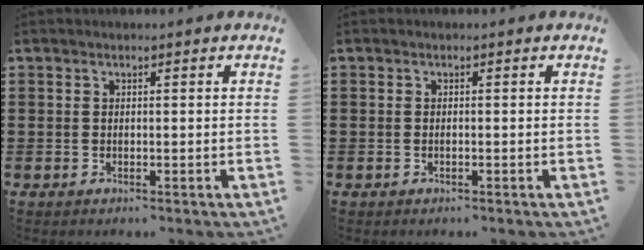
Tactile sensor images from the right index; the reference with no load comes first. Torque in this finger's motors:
{"motor_torque": [0.06, 0.61, 0.00, 0.01]}